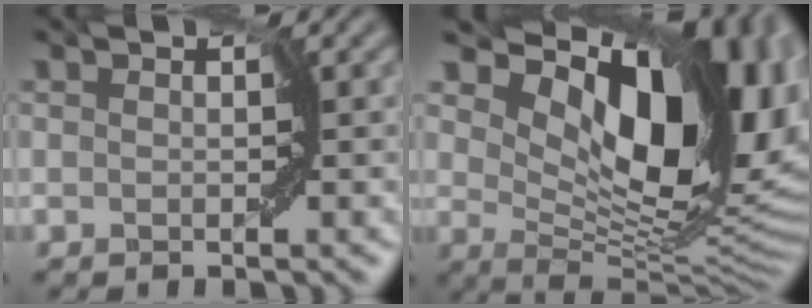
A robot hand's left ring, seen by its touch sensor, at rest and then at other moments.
{"total": 16.5, "force": [5.7, 8.8, 12.7], "torque": [-0.185, -0.009, 0.100]}